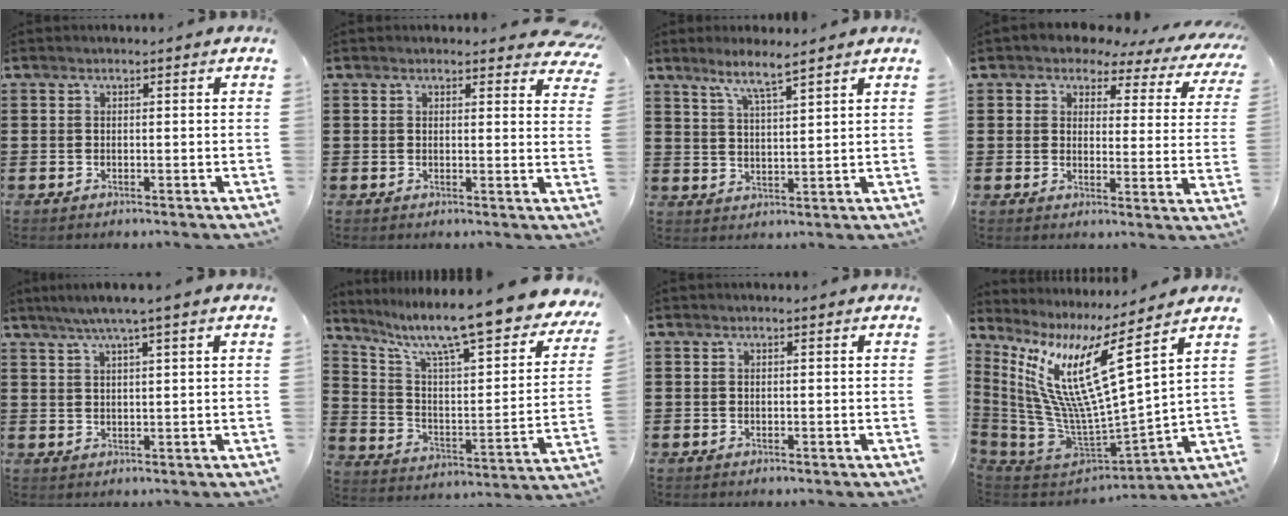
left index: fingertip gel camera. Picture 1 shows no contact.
{"total": 2.4, "force": [2.2, 0.4, 0.7], "torque": [-0.005, -0.009, 0.039]}
{"total": 4.3, "force": [3.6, -0.2, 2.4], "torque": [-0.058, -0.007, 0.062]}
{"total": 3.7, "force": [3.1, 1.7, 1.3], "torque": [-0.038, -0.015, 0.047]}
{"total": 3.3, "force": [2.3, -0.4, 2.4], "torque": [-0.050, -0.001, 0.039]}
{"total": 11.2, "force": [9.1, 0.8, 6.4], "torque": [-0.134, -0.073, 0.146]}
{"total": 0.0}
{"total": 13.4, "force": [6.0, 2.0, 11.8], "torque": [-0.268, -0.058, 0.088]}